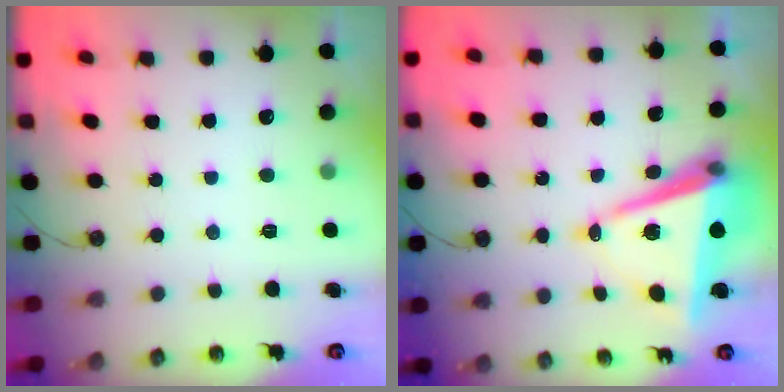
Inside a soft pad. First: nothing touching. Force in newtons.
{"total": 10.3, "press": 9.6, "slide": 3.9}